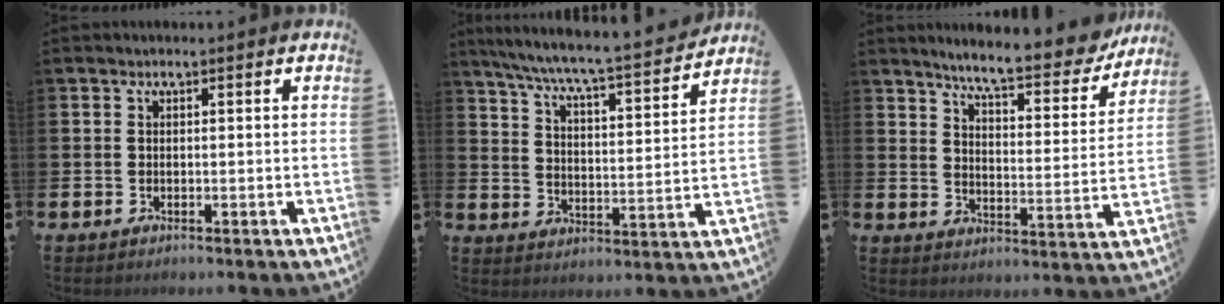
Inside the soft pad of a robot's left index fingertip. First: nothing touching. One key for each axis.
{"total": 7.2, "fx": 6.7, "fy": 0.0, "fz": 2.7, "tx": -0.084, "ty": -0.054, "tz": 0.110}
{"total": 8.0, "fx": 7.3, "fy": 1.1, "fz": 3.0, "tx": -0.077, "ty": -0.053, "tz": 0.123}